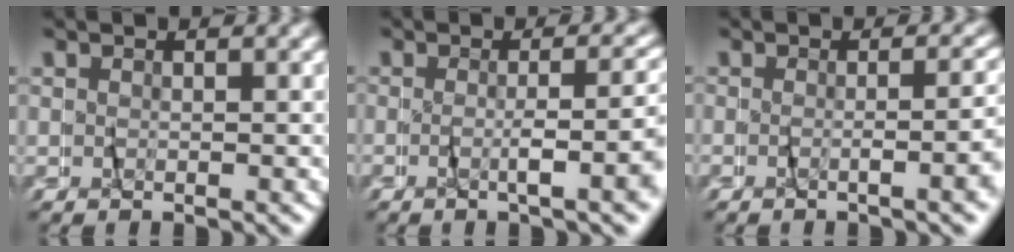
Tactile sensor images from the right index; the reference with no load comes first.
{"total": 3.4, "force": [-1.6, -0.7, 2.9], "torque": [-0.041, 0.003, -0.023]}
{"total": 2.6, "force": [-1.5, -0.8, 1.9], "torque": [-0.024, 0.007, -0.025]}